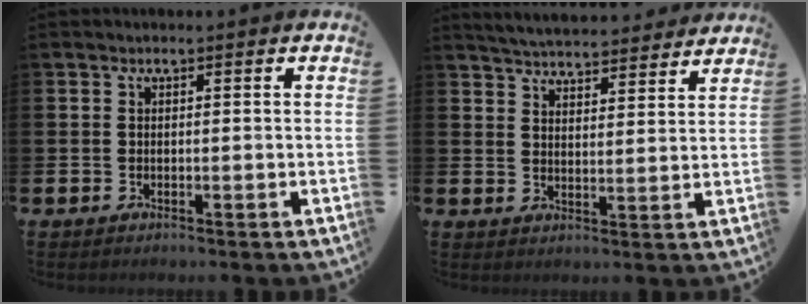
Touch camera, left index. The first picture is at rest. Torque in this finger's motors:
{"motor_torque": [0.53, -0.48, 0.12, 0.09]}